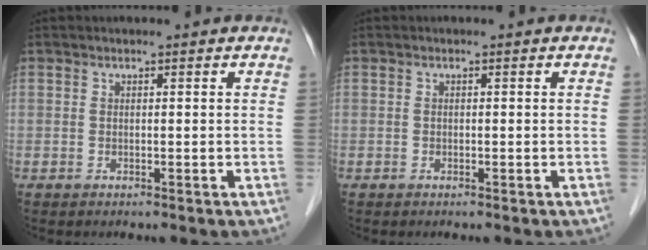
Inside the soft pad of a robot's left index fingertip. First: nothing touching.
{"total": 0.0}